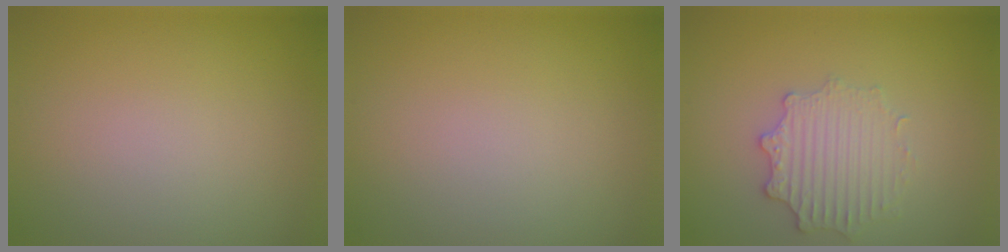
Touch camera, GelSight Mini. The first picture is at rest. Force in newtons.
{"total": 0.0}
{"total": 2.7, "press": 2.6, "slide": 0.5}